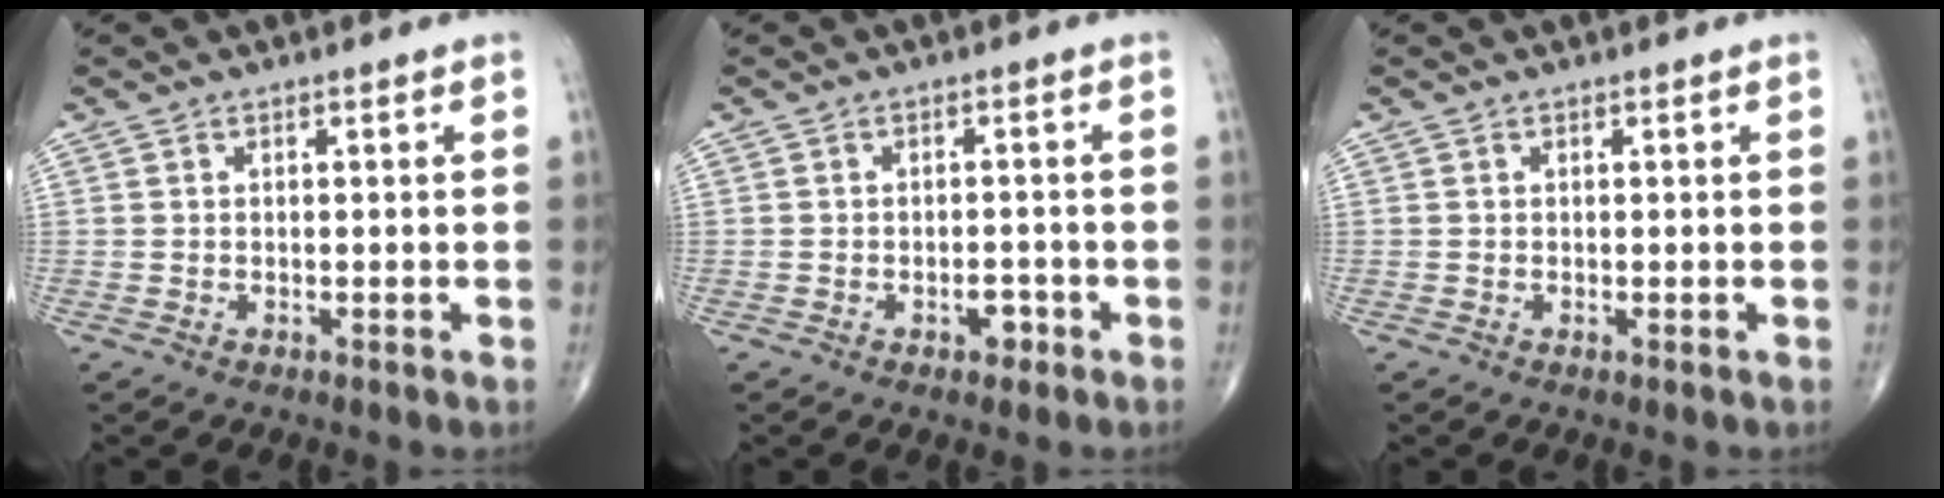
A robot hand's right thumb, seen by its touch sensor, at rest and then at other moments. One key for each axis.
{"total": 2.5, "fx": -1.3, "fy": 1.4, "fz": 1.6, "tx": -0.013, "ty": 0.007, "tz": -0.016}
{"total": 0.0}